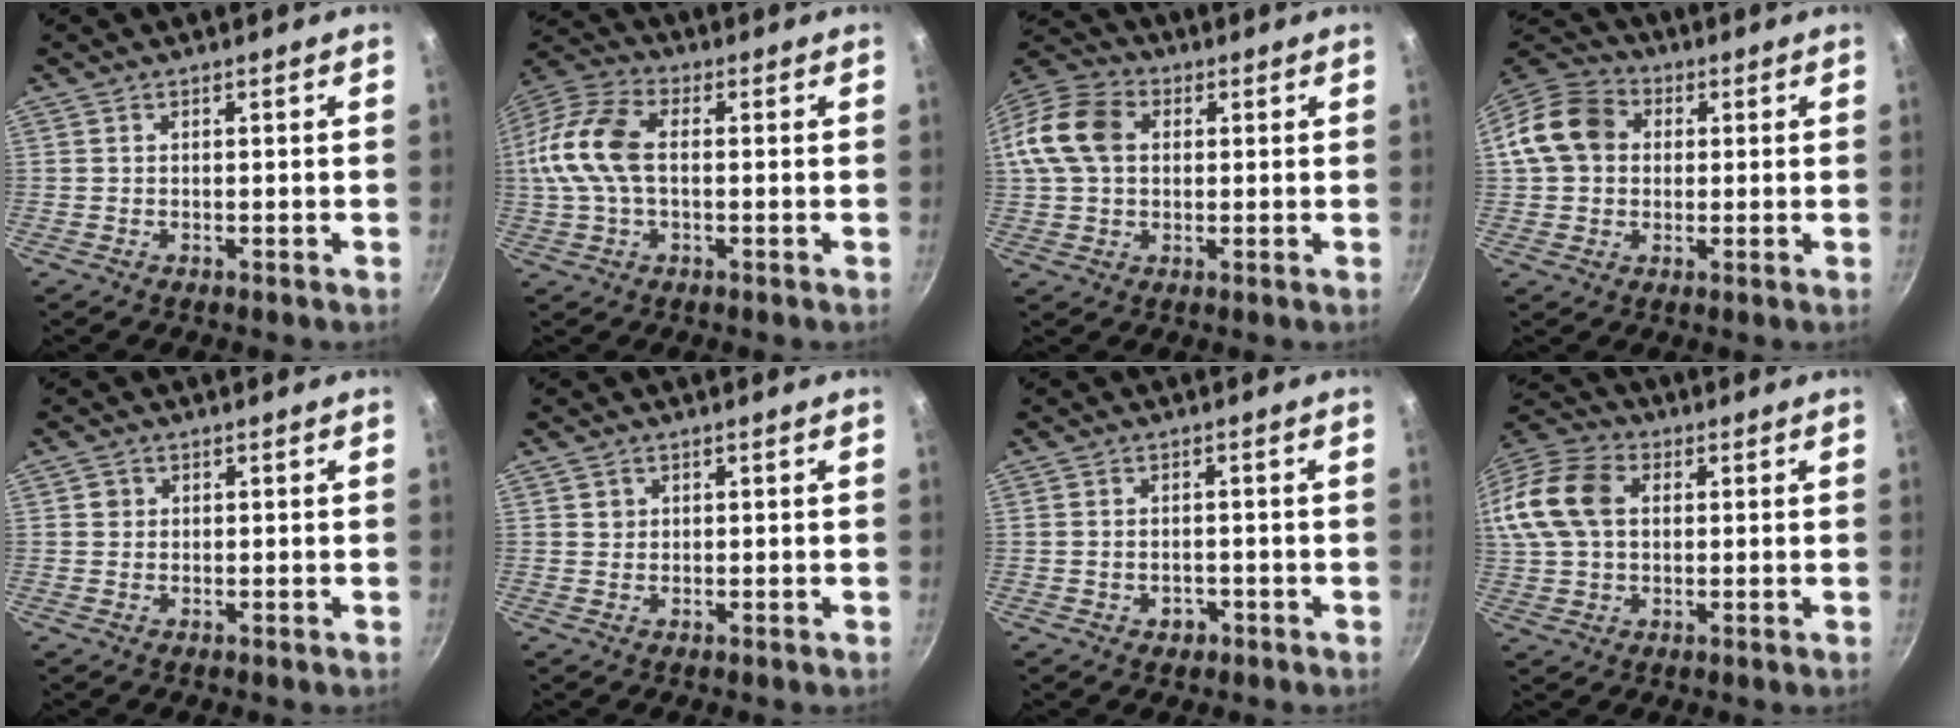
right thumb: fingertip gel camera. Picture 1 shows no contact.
{"total": 13.7, "force": [0.6, 7.8, 11.2], "torque": [-0.230, 0.030, -0.006]}
{"total": 12.4, "force": [2.0, 9.1, 8.2], "torque": [-0.147, 0.022, 0.020]}
{"total": 11.8, "force": [1.6, 9.7, 6.5], "torque": [-0.095, 0.025, 0.011]}
{"total": 1.4, "force": [0.3, 1.3, 0.3], "torque": [0.000, 0.003, 0.001]}
{"total": 1.2, "force": [0.5, 1.1, 0.2], "torque": [0.004, 0.004, 0.006]}
{"total": 2.4, "force": [-1.0, 1.9, 1.2], "torque": [-0.014, 0.009, -0.008]}
{"total": 17.5, "force": [3.3, 12.6, 11.7], "torque": [-0.252, 0.031, 0.049]}